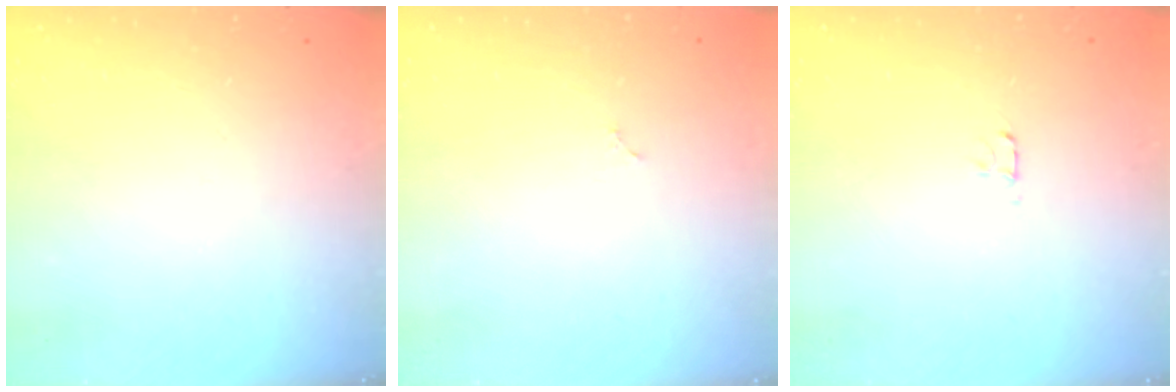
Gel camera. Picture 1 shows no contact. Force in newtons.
{"total": 1.8, "press": 1.8, "slide": 0.3}
{"total": 2.5, "press": 2.4, "slide": 0.3}